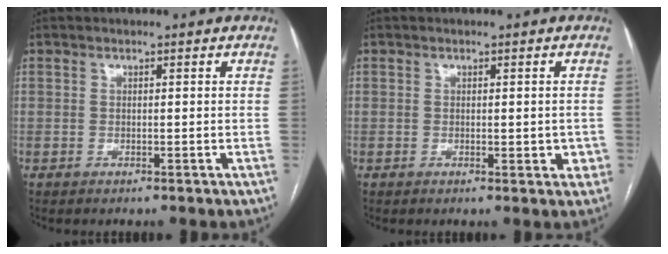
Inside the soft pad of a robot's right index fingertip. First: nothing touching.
{"total": 2.4, "force": [-0.2, 1.3, 2.1], "torque": [-0.024, 0.003, 0.003]}